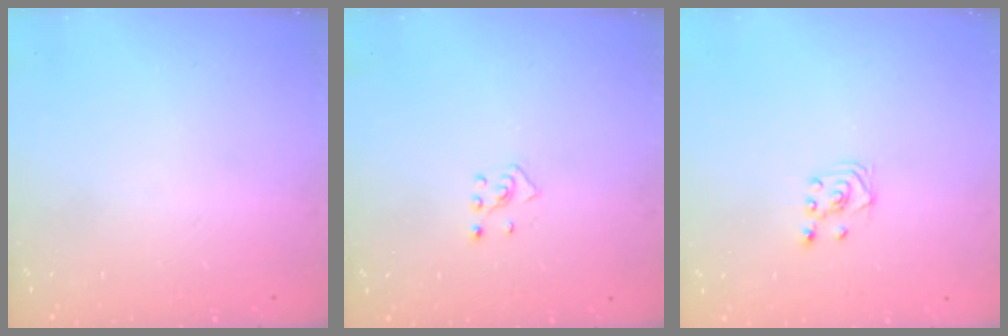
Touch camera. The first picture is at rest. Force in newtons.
{"total": 2.7, "press": 2.6, "slide": 0.9}
{"total": 2.3, "press": 2.2, "slide": 0.6}